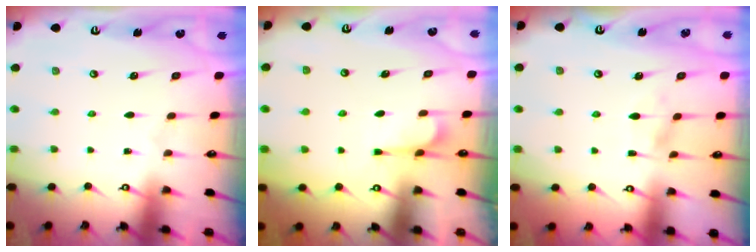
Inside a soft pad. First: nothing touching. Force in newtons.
{"total": 2.6, "press": 2.4, "slide": 1.0}
{"total": 4.5, "press": 4.5, "slide": 0.5}